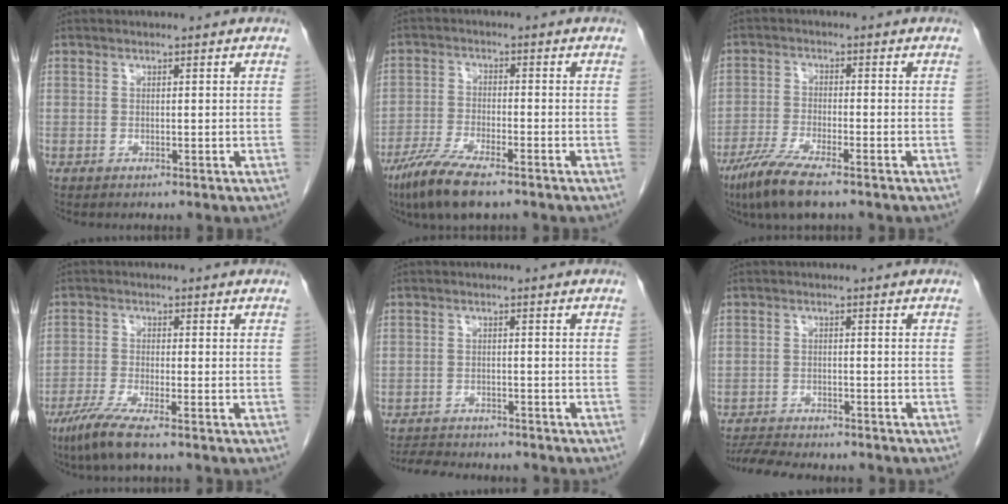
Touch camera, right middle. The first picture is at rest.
{"total": 8.7, "force": [-6.2, 1.6, 5.9], "torque": [-0.114, -0.020, -0.108]}
{"total": 7.8, "force": [-5.4, 0.9, 5.5], "torque": [-0.109, -0.020, -0.097]}
{"total": 5.9, "force": [-4.0, 0.1, 4.3], "torque": [-0.088, -0.018, -0.077]}
{"total": 7.8, "force": [-7.3, 1.6, 2.3], "torque": [-0.036, -0.007, -0.107]}
{"total": 9.1, "force": [-8.4, 1.3, 3.3], "torque": [-0.053, -0.008, -0.127]}